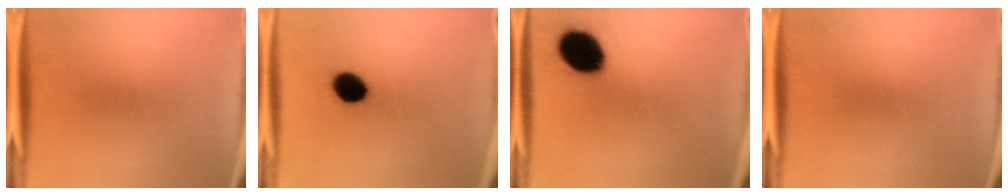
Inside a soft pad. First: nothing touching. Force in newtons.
{"total": 8.9}
{"total": 14.8}
{"total": 0.0}